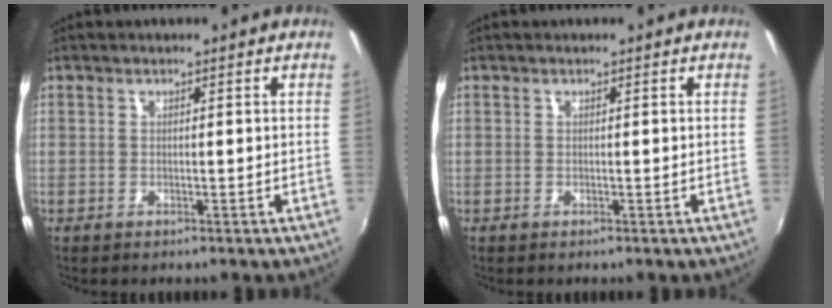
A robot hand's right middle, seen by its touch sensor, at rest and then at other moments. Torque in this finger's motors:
{"motor_torque": [0.00, 0.00, 0.00, 0.00]}